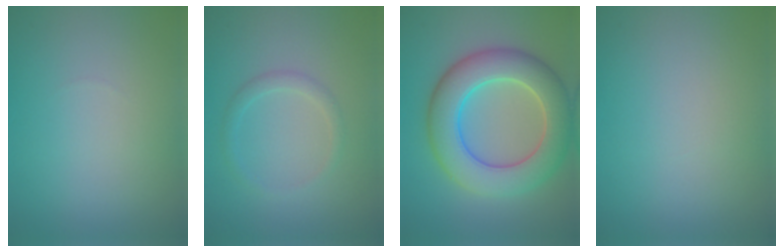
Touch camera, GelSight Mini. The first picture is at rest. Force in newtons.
{"total": 1.4, "press": 1.4, "slide": 0.0}
{"total": 8.6, "press": 8.6, "slide": 0.4}
{"total": 0.0}